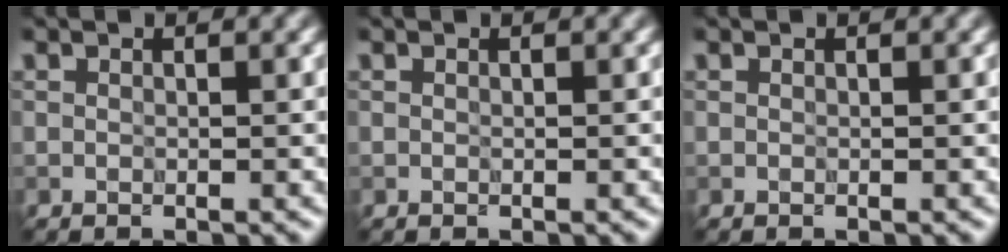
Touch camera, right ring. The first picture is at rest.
{"total": 0.0}
{"total": 0.0}